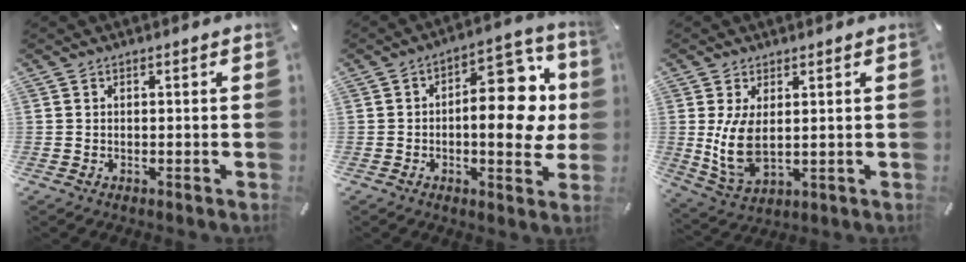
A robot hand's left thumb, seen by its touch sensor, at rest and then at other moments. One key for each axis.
{"total": 17.5, "fx": 1.5, "fy": 9.1, "fz": 14.9, "tx": -0.181, "ty": -0.018, "tz": 0.024}
{"total": 8.6, "fx": 1.2, "fy": 4.6, "fz": 7.1, "tx": -0.175, "ty": -0.019, "tz": 0.023}